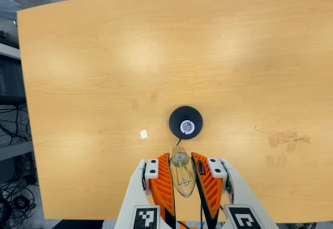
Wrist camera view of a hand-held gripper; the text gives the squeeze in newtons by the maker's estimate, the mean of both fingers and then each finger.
{"total": 18.8, "left": 20.4, "right": 17.3}